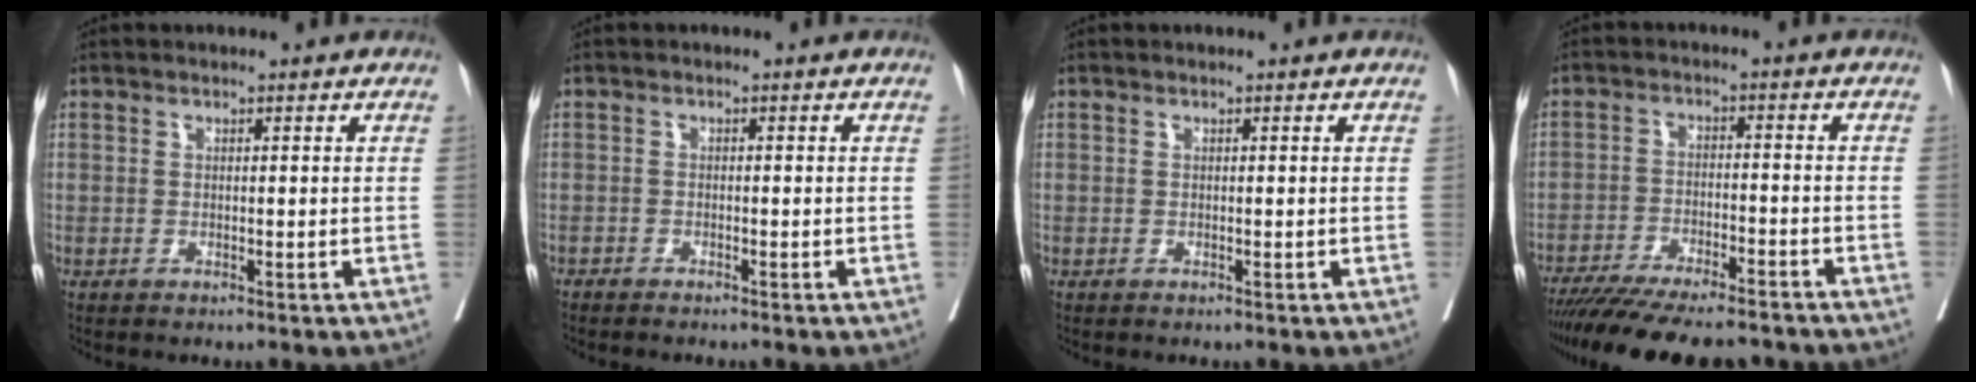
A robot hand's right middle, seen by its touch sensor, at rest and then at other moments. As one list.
[{"total": 1.7, "force": [-1.6, 0.2, 0.6], "torque": [-0.011, -0.001, -0.025]}, {"total": 0.0}, {"total": 18.0, "force": [-15.8, 3.0, 8.1], "torque": [-0.141, -0.026, -0.233]}]